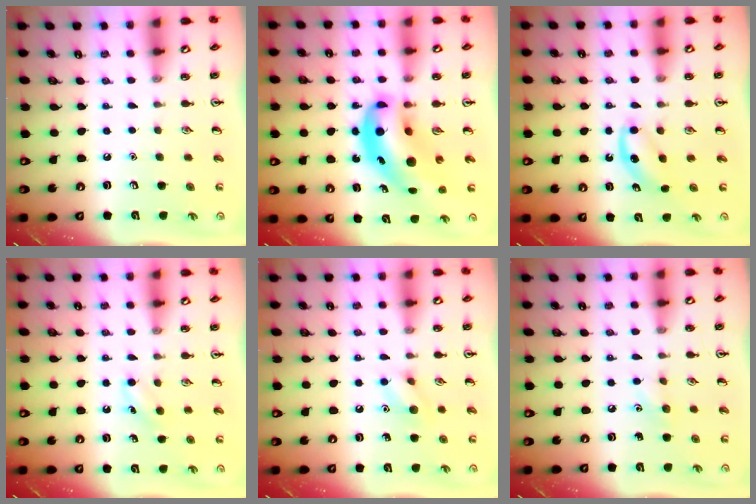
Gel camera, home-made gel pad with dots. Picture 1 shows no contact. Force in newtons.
{"total": 14.1, "press": 13.5, "slide": 4.0}
{"total": 3.9, "press": 3.8, "slide": 1.1}
{"total": 4.3, "press": 4.0, "slide": 1.4}
{"total": 7.4, "press": 7.4, "slide": 0.7}
{"total": 5.1, "press": 4.8, "slide": 1.8}